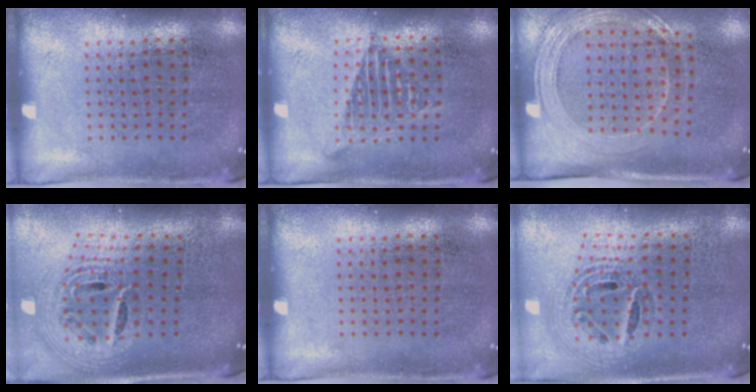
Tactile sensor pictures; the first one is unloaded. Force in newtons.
{"total": 1.2, "press": 1.1, "slide": 0.3}
{"total": 1.9, "press": 1.7, "slide": 0.9}
{"total": 2.6, "press": 1.8, "slide": 1.9}
{"total": 0.0}
{"total": 1.3, "press": 1.2, "slide": 0.5}